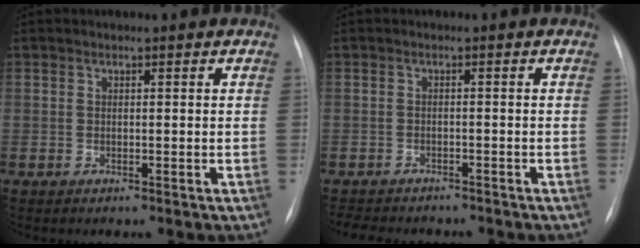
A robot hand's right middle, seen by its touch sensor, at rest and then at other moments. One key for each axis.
{"total": 8.5, "fx": -7.5, "fy": 2.6, "fz": 2.9, "tx": -0.052, "ty": -0.005, "tz": -0.100}